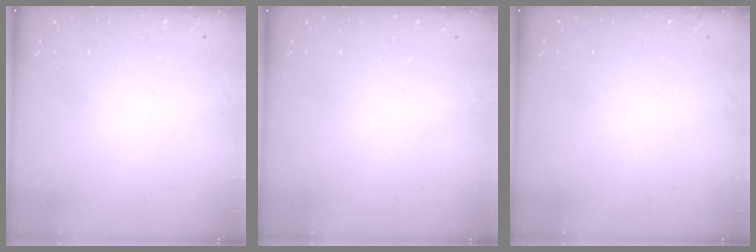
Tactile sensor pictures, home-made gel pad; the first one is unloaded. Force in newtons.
{"total": 0.0}
{"total": 0.0}